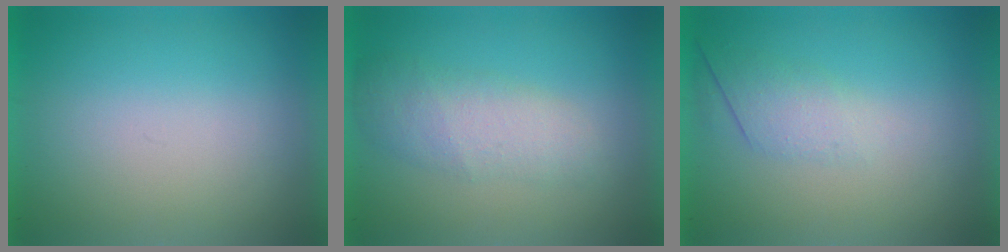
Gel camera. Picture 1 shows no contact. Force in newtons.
{"total": 2.6}
{"total": 2.6}